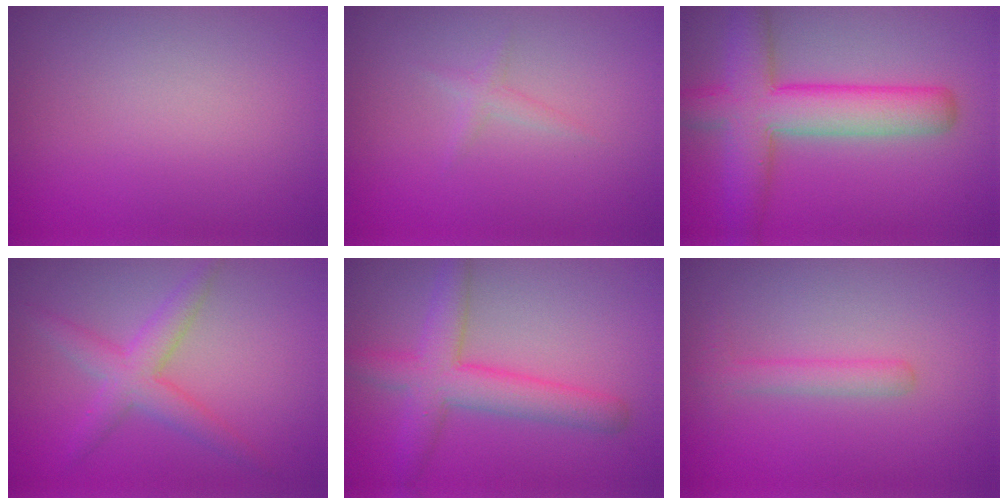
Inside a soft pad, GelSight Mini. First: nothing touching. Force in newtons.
{"total": 0.5, "press": 0.5, "slide": 0.0}
{"total": 7.8, "press": 7.8, "slide": 0.4}
{"total": 3.5, "press": 3.5, "slide": 0.1}
{"total": 5.0, "press": 5.0, "slide": 0.2}
{"total": 1.7, "press": 1.7, "slide": 0.1}